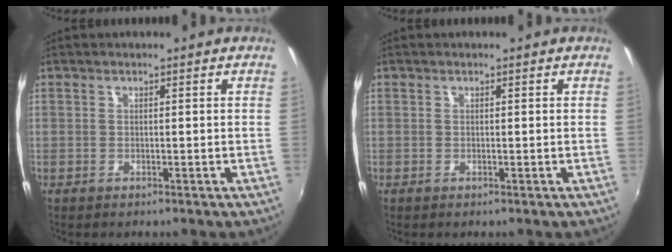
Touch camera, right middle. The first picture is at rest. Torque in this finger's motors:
{"motor_torque": [0.00, 0.00, 0.00, 0.01]}